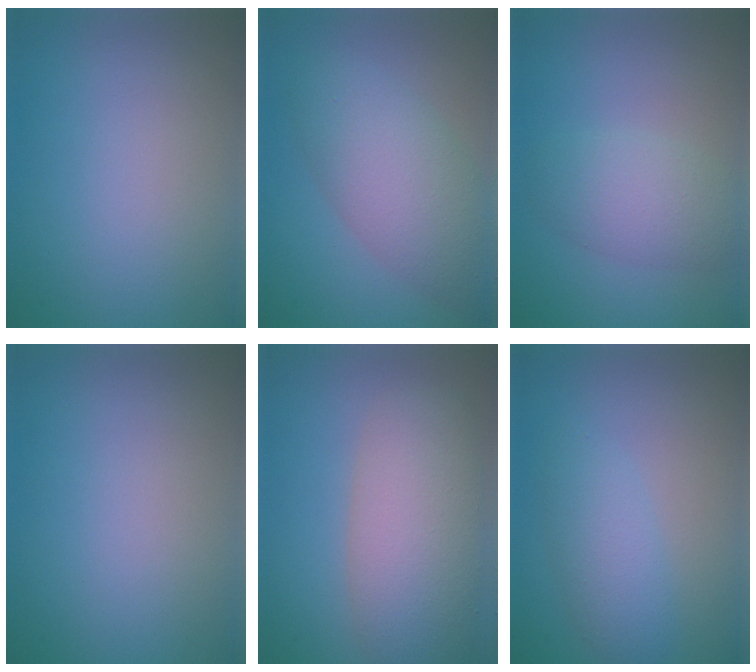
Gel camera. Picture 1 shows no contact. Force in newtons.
{"total": 6.4, "press": 6.4, "slide": 0.2}
{"total": 3.7, "press": 3.7, "slide": 0.2}
{"total": 0.0}
{"total": 7.6, "press": 7.6, "slide": 0.4}
{"total": 2.9, "press": 2.8, "slide": 0.2}